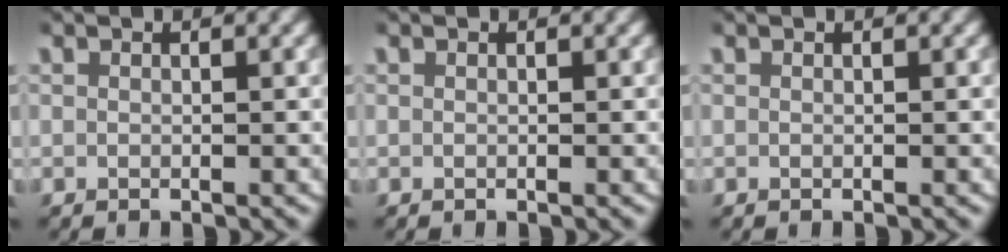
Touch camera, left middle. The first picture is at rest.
{"total": 0.0}
{"total": 0.0}